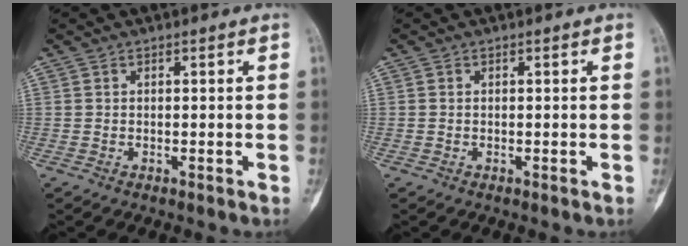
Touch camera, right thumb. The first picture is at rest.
{"total": 0.0}